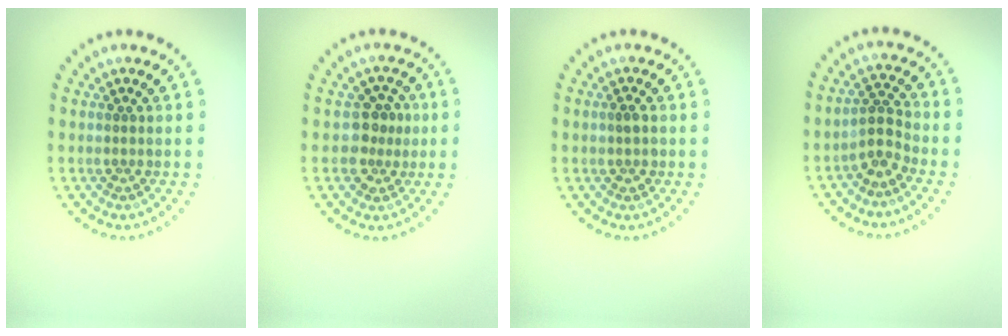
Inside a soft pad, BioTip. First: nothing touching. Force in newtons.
{"total": 2.7, "press": 2.4, "slide": 1.1}
{"total": 1.2, "press": 1.2, "slide": 0.1}
{"total": 2.4, "press": 1.8, "slide": 1.6}